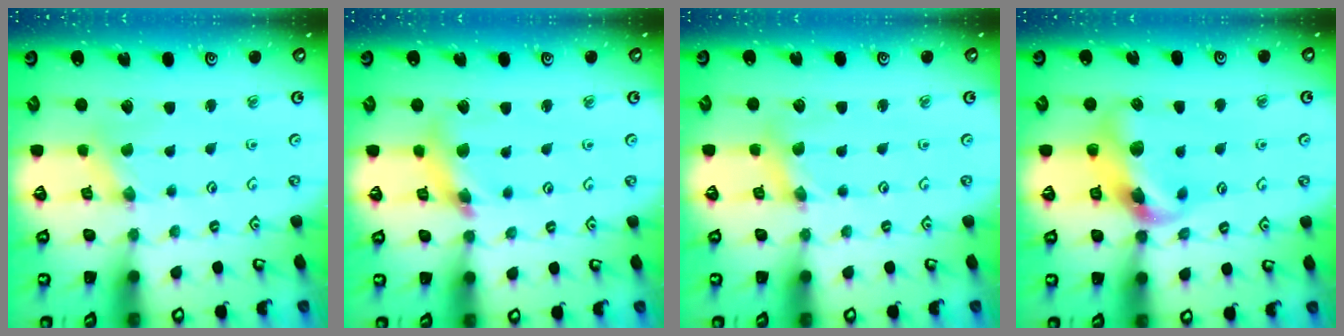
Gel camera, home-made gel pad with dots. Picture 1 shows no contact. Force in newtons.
{"total": 8.9, "press": 8.9, "slide": 1.1}
{"total": 2.0, "press": 2.0, "slide": 0.3}
{"total": 12.7, "press": 12.5, "slide": 1.9}